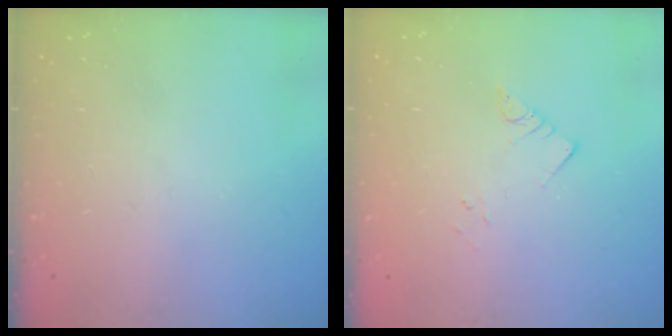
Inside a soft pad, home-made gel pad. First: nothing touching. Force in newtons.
{"total": 3.3, "press": 3.3, "slide": 0.2}